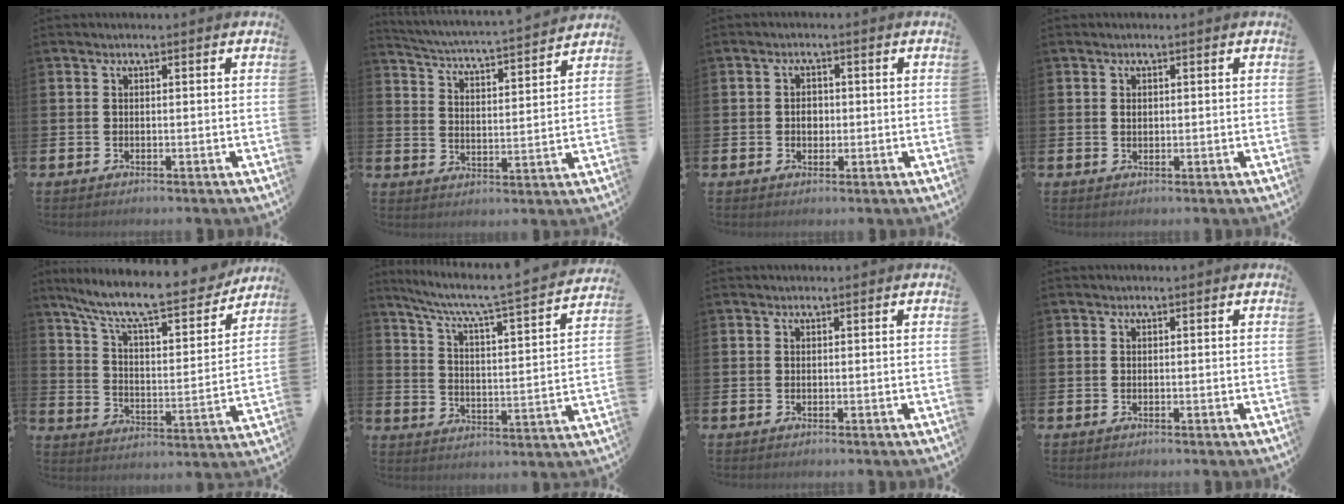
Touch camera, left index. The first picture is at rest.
{"total": 4.6, "force": [4.5, -0.2, 0.9], "torque": [-0.038, -0.044, 0.071]}
{"total": 2.1, "force": [-0.1, 1.6, 1.3], "torque": [-0.003, -0.001, -0.009]}
{"total": 0.7, "force": [0.3, 0.5, 0.3], "torque": [0.007, -0.002, 0.001]}
{"total": 10.7, "force": [9.4, 2.1, 4.8], "torque": [-0.116, -0.067, 0.154]}
{"total": 6.2, "force": [5.5, 0.2, 2.7], "torque": [-0.078, -0.052, 0.085]}
{"total": 0.0}
{"total": 0.0}